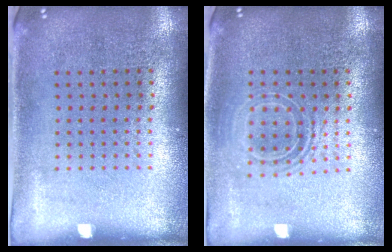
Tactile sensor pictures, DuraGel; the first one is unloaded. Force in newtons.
{"total": 1.6, "press": 1.3, "slide": 0.9}